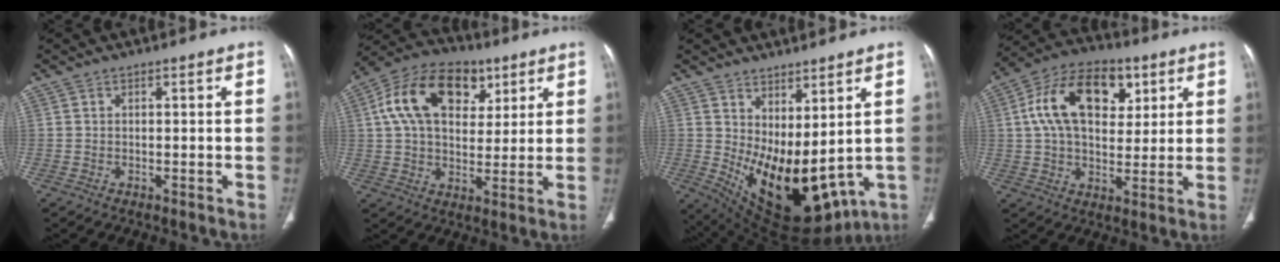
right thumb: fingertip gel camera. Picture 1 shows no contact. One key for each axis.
{"total": 18.3, "fx": 6.3, "fy": 12.0, "fz": 12.3, "tx": -0.195, "ty": 0.003, "tz": 0.101}
{"total": 17.8, "fx": 1.8, "fy": 8.7, "fz": 15.4, "tx": -0.237, "ty": -0.043, "tz": 0.066}
{"total": 17.9, "fx": 5.5, "fy": 11.1, "fz": 12.9, "tx": -0.195, "ty": 0.004, "tz": 0.087}